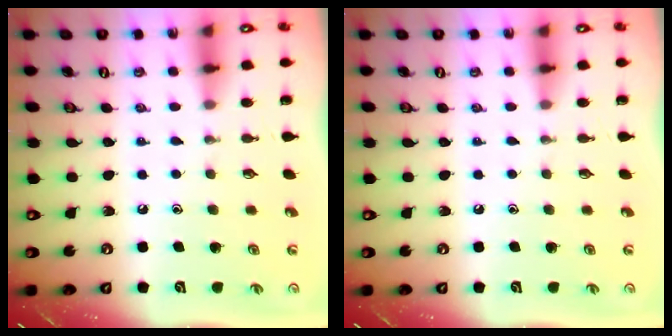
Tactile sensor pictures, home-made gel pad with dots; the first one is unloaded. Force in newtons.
{"total": 0.0}